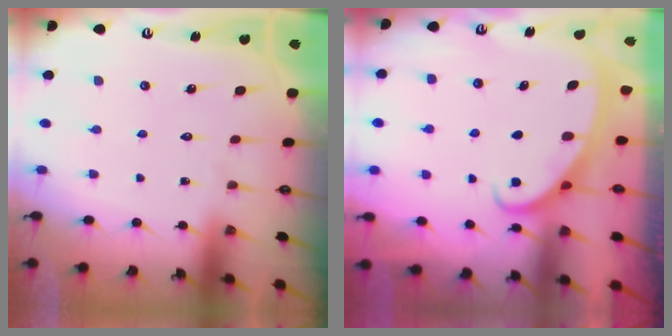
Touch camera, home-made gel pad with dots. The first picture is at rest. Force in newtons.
{"total": 2.7, "press": 2.7, "slide": 0.3}